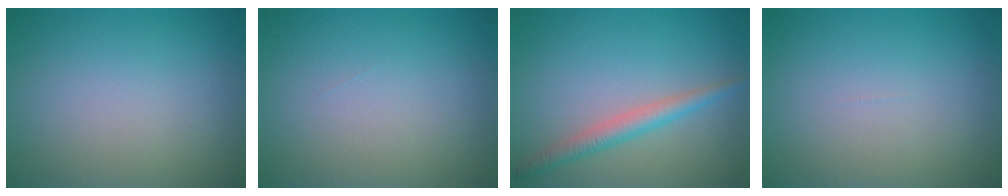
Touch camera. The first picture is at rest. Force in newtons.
{"total": 0.0}
{"total": 2.5, "press": 2.5, "slide": 0.1}
{"total": 0.0}